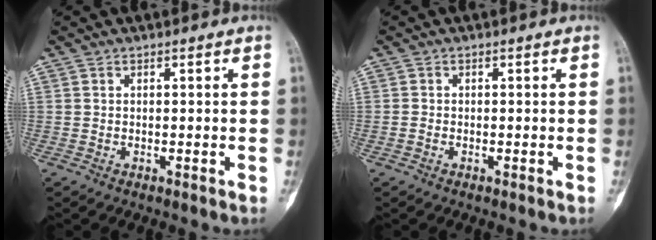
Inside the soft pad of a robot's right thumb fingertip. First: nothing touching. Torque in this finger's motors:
{"motor_torque": [-0.28, 0.38, -0.11, -0.18, -0.06]}